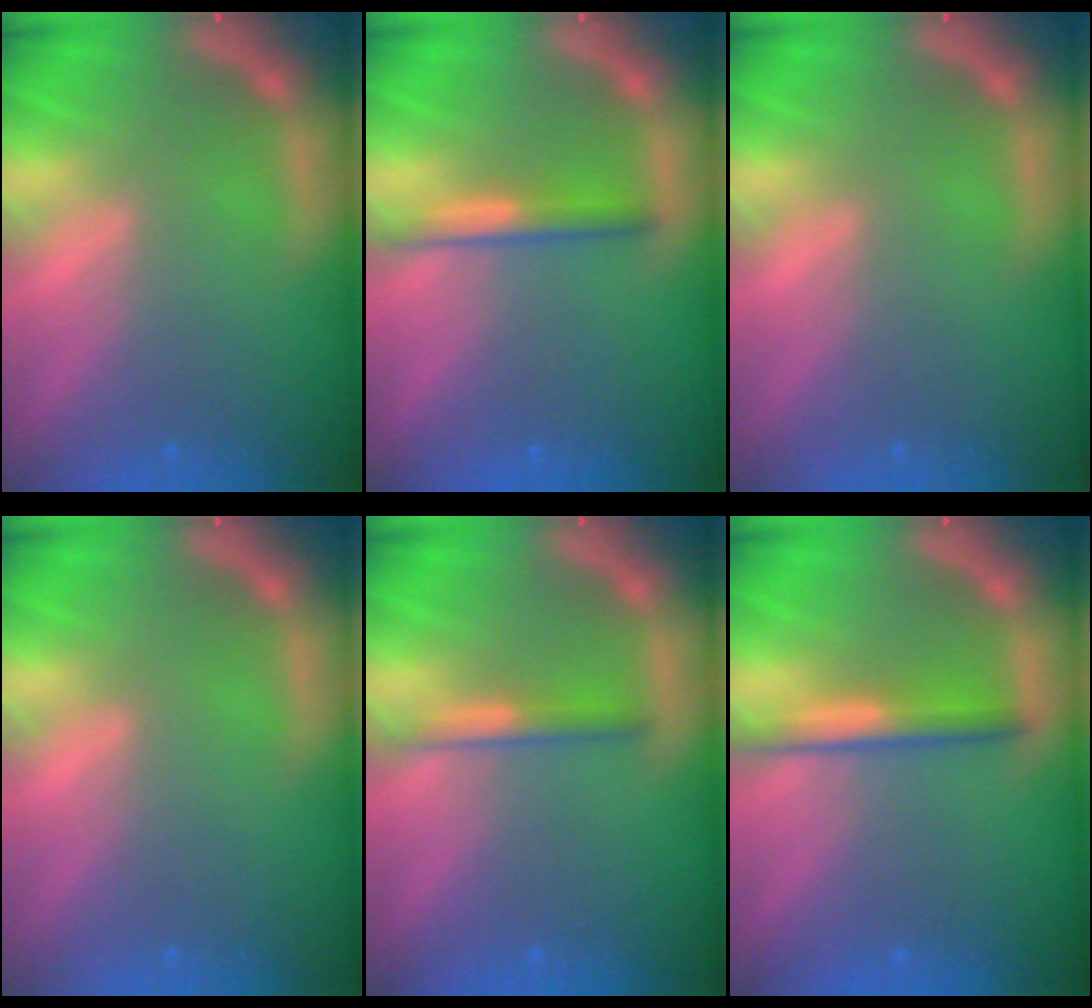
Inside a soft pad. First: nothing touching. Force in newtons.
{"total": 2.4}
{"total": 0.0}
{"total": 0.0}
{"total": 1.9}
{"total": 3.0}